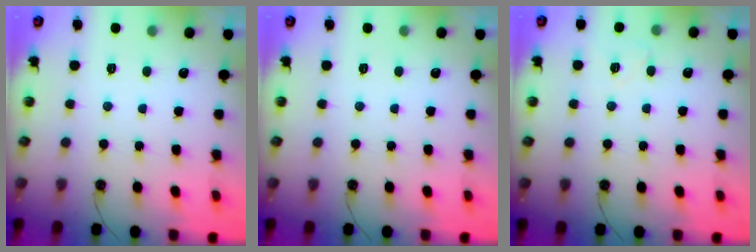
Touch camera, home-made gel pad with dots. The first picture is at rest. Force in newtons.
{"total": 0.0}
{"total": 5.1, "press": 4.5, "slide": 2.3}